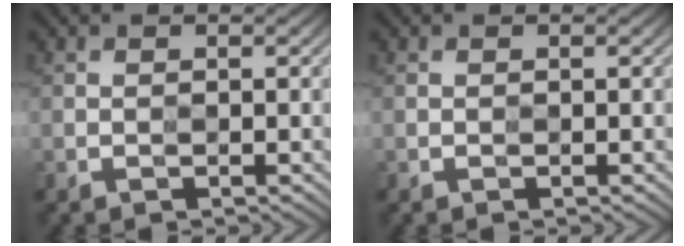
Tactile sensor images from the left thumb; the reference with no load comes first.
{"total": 0.0}